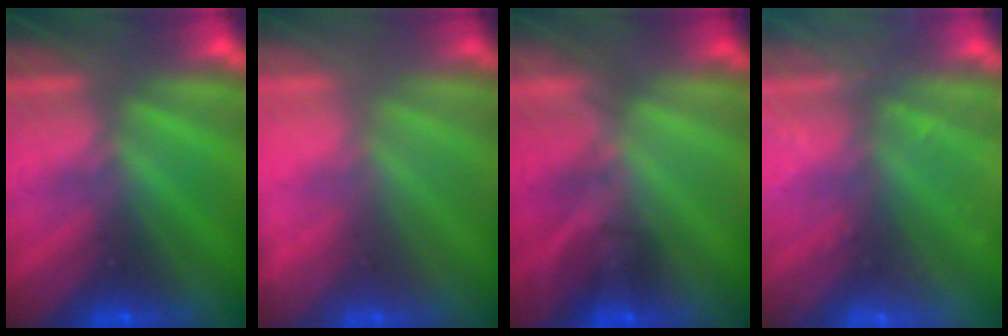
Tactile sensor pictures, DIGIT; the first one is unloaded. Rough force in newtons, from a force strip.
{"total": 2.1}
{"total": 1.7}
{"total": 2.6}